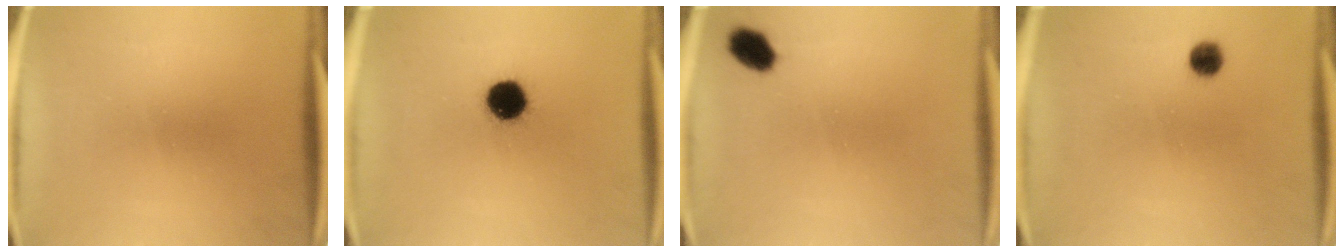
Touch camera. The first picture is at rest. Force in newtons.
{"total": 10.1}
{"total": 4.6}
{"total": 3.5}